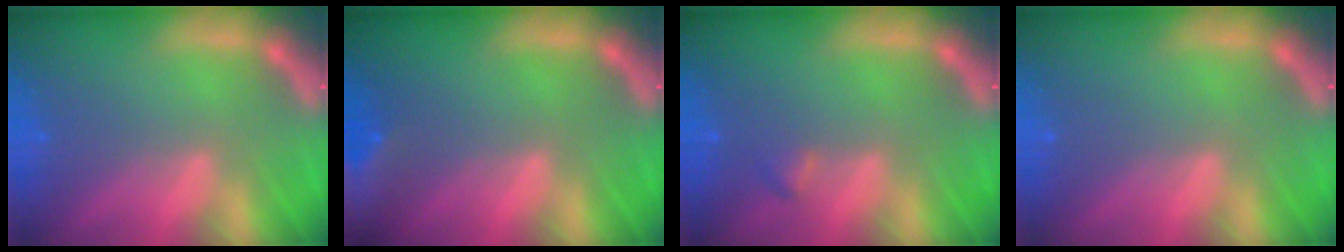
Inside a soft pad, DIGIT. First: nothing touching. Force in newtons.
{"total": 10.0}
{"total": 0.9}
{"total": 0.0}